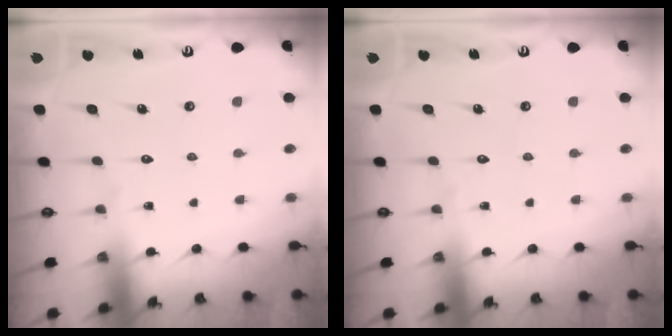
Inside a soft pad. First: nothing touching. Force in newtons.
{"total": 0.0}